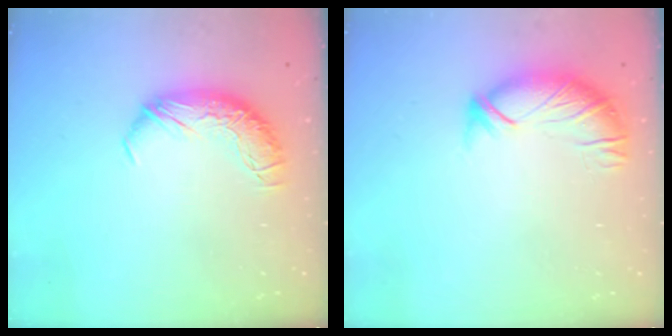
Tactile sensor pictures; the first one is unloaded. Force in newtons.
{"total": 3.3, "press": 3.0, "slide": 1.3}